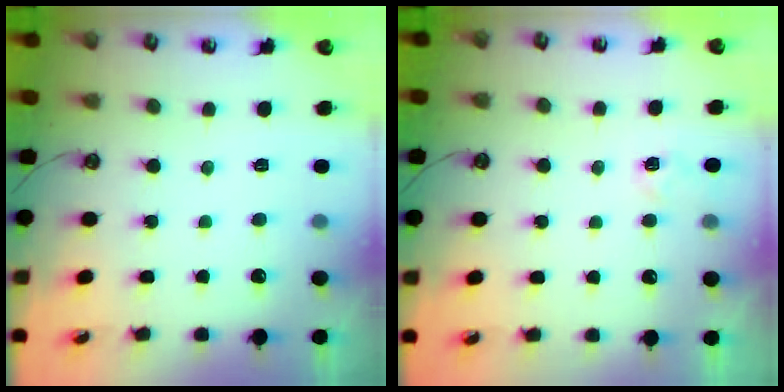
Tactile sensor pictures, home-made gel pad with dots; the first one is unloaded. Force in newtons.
{"total": 3.8, "press": 3.7, "slide": 0.5}